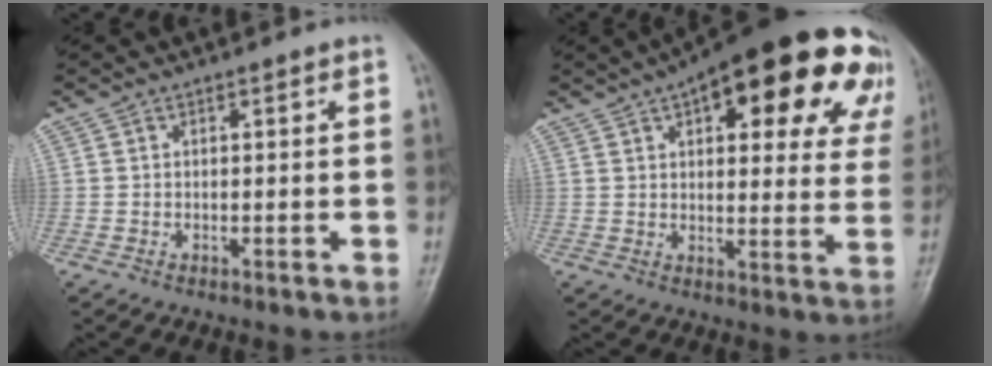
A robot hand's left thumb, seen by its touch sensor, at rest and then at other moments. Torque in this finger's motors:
{"motor_torque": [0.78, 0.73, 1.84, -0.93, 0.29]}